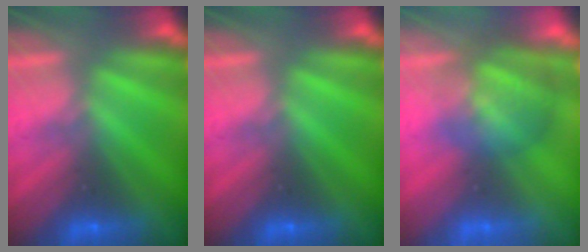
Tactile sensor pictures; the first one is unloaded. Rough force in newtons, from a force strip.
{"total": 0.0}
{"total": 3.5}